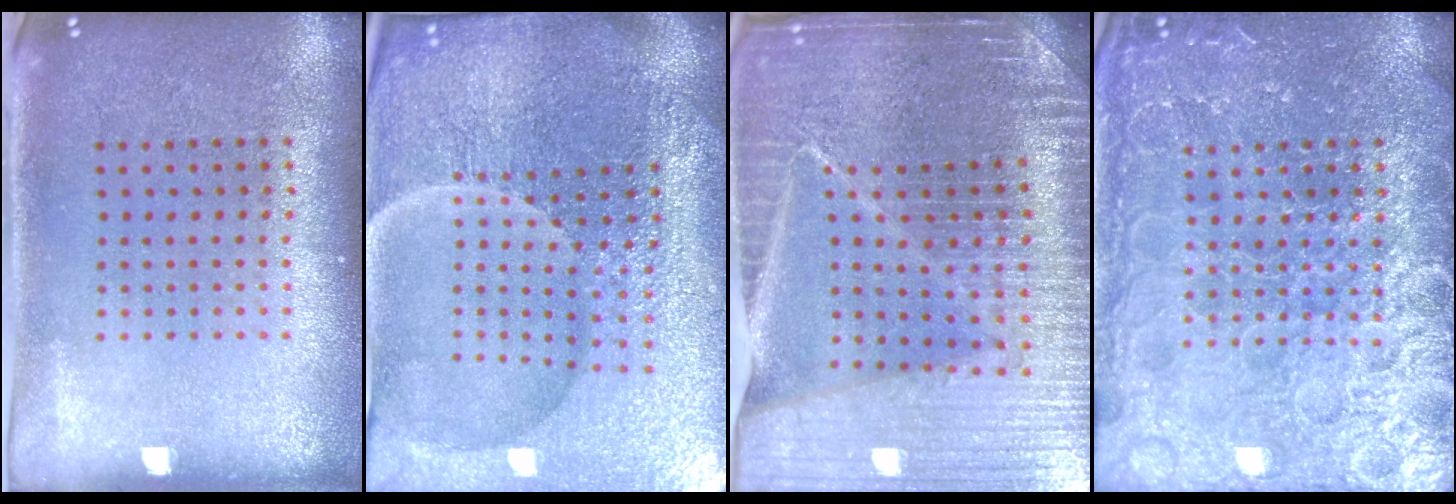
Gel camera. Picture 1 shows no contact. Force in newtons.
{"total": 6.0, "press": 5.5, "slide": 2.3}
{"total": 5.6, "press": 5.0, "slide": 2.4}
{"total": 6.7, "press": 6.7, "slide": 0.8}